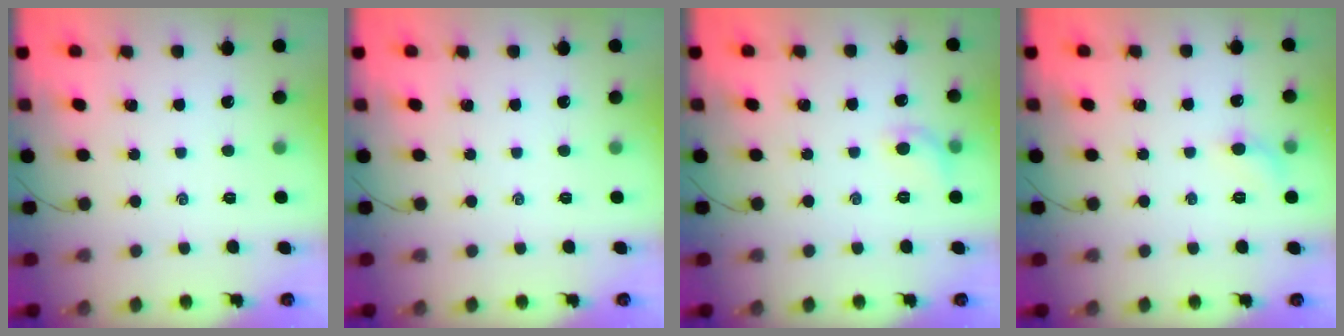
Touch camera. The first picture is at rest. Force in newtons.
{"total": 0.0}
{"total": 5.9, "press": 5.7, "slide": 1.5}
{"total": 4.7, "press": 4.5, "slide": 1.3}